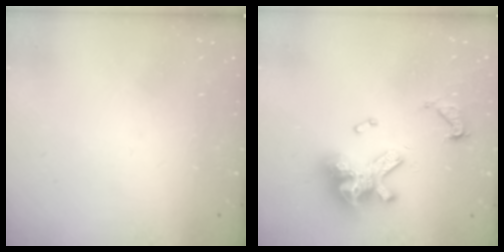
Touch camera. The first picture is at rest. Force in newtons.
{"total": 14.3, "press": 14.2, "slide": 1.7}